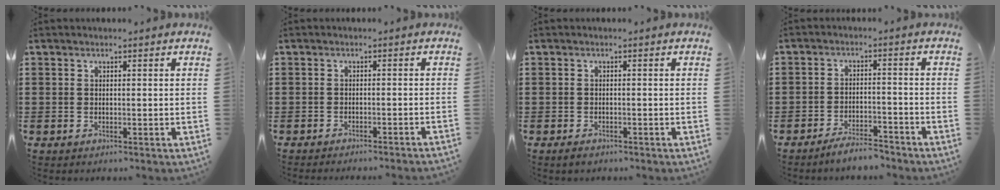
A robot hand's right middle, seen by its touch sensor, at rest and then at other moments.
{"total": 1.5, "force": [-1.4, -0.4, 0.4], "torque": [-0.006, 0.003, -0.028]}
{"total": 0.9, "force": [-0.7, 0.4, 0.4], "torque": [-0.009, -0.003, -0.013]}
{"total": 4.2, "force": [-4.1, 0.5, 0.6], "torque": [-0.011, 0.006, -0.084]}